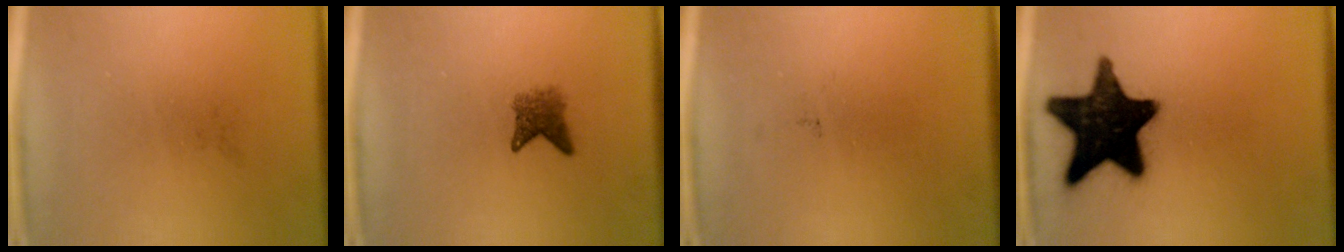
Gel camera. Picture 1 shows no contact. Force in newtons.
{"total": 2.8}
{"total": 0.0}
{"total": 18.3}